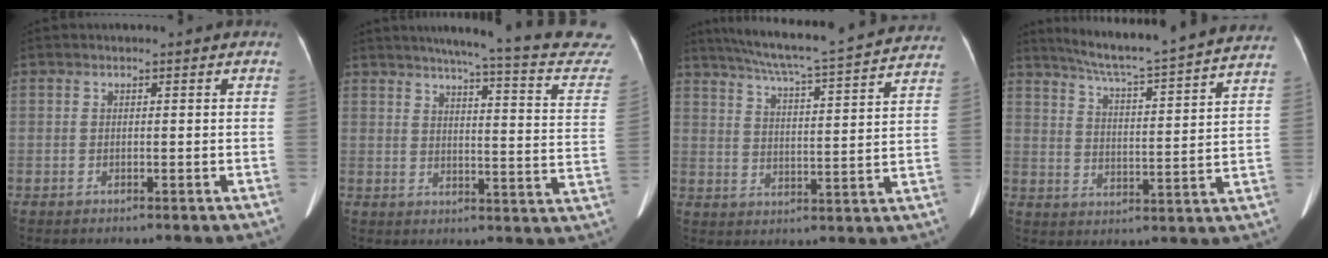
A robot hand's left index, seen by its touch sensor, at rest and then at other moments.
{"total": 23.1, "force": [20.5, 0.9, 10.5], "torque": [-0.133, -0.062, 0.230]}
{"total": 24.7, "force": [22.3, 1.0, 10.4], "torque": [-0.175, -0.016, 0.290]}
{"total": 24.0, "force": [21.8, -0.3, 10.0], "torque": [-0.160, -0.038, 0.283]}